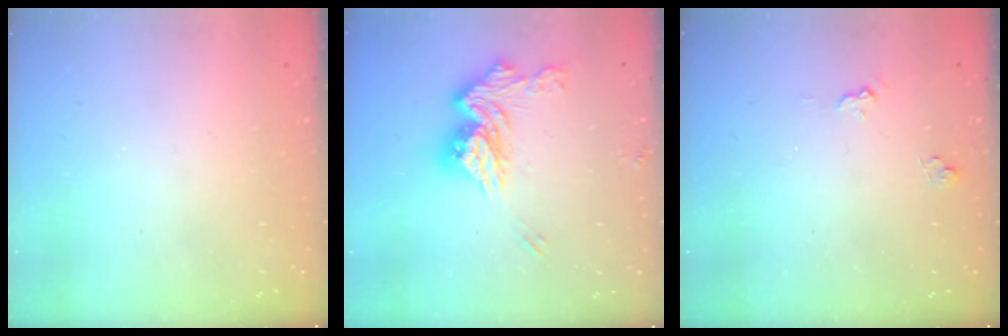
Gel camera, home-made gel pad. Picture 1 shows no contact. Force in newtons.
{"total": 14.1, "press": 14.1, "slide": 0.2}
{"total": 4.7, "press": 4.7, "slide": 0.5}